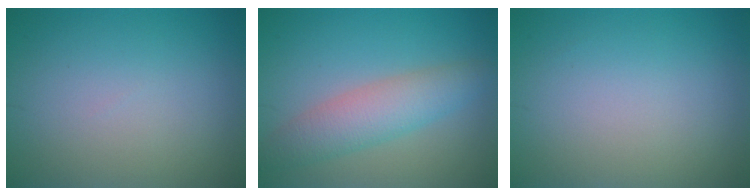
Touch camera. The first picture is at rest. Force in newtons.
{"total": 4.3, "press": 4.3, "slide": 0.2}
{"total": 0.0}